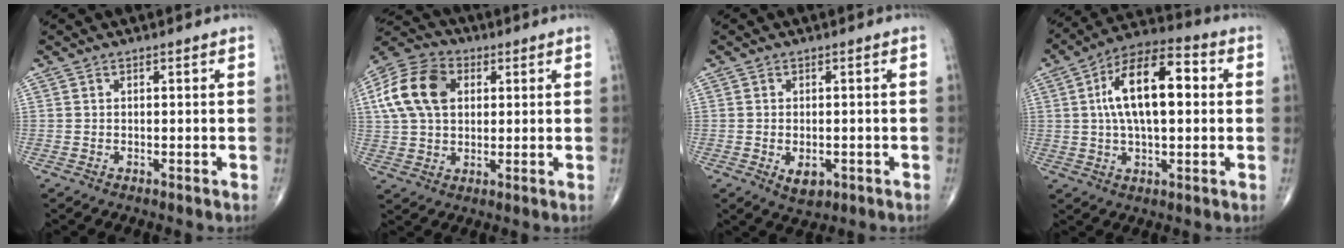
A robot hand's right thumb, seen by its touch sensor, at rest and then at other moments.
{"total": 14.1, "force": [3.3, 9.8, 9.6], "torque": [-0.176, 0.015, 0.054]}
{"total": 4.0, "force": [-1.3, 2.4, 2.9], "torque": [-0.036, 0.000, -0.011]}
{"total": 16.4, "force": [2.4, 7.7, 14.3], "torque": [-0.239, 0.026, 0.033]}